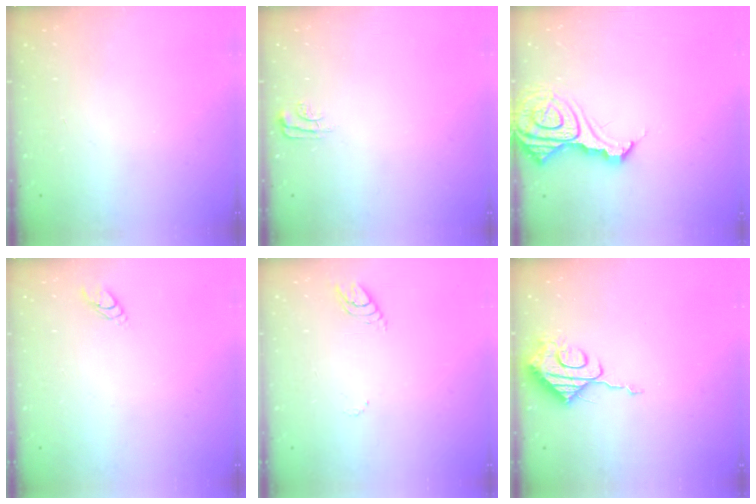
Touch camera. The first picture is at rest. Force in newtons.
{"total": 4.0, "press": 4.0, "slide": 0.4}
{"total": 13.8, "press": 13.7, "slide": 1.5}
{"total": 3.1, "press": 3.1, "slide": 0.3}
{"total": 3.6, "press": 3.6, "slide": 0.3}
{"total": 9.3, "press": 9.3, "slide": 0.8}